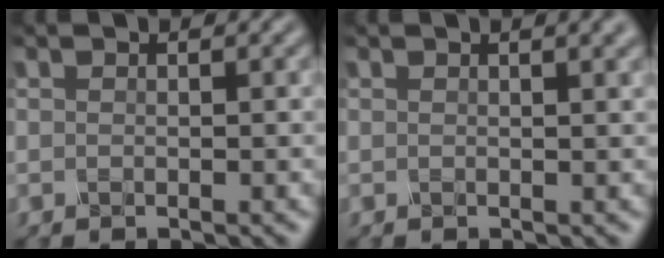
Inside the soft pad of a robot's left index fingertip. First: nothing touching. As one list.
[{"total": 2.5, "force": [1.4, 0.8, 1.9], "torque": [-0.014, 0.005, 0.015]}]